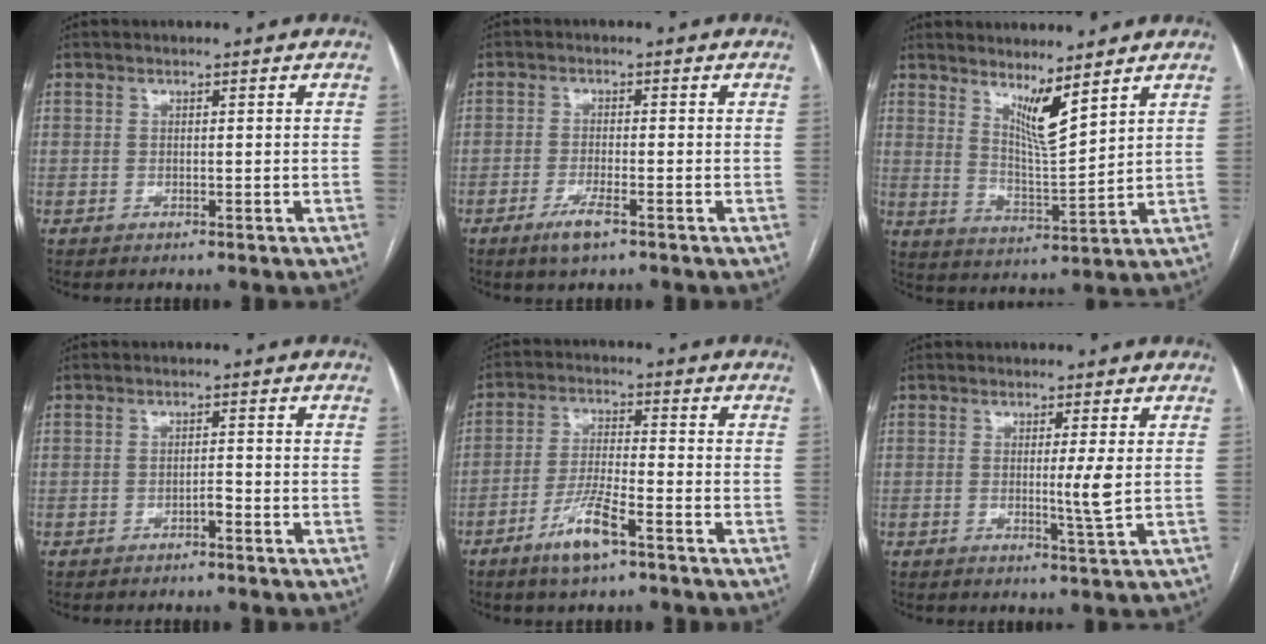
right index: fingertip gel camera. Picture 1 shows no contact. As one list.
[{"total": 3.6, "force": [-2.3, 0.5, 2.8], "torque": [-0.059, -0.006, -0.042]}, {"total": 6.3, "force": [4.5, 0.0, 4.4], "torque": [-0.083, -0.026, 0.090]}, {"total": 1.2, "force": [-0.8, 0.2, 0.9], "torque": [-0.014, 0.002, -0.014]}, {"total": 7.4, "force": [-4.5, 0.9, 5.8], "torque": [-0.118, -0.007, -0.085]}, {"total": 3.4, "force": [0.1, -0.7, 3.3], "torque": [-0.058, -0.010, 0.002]}]